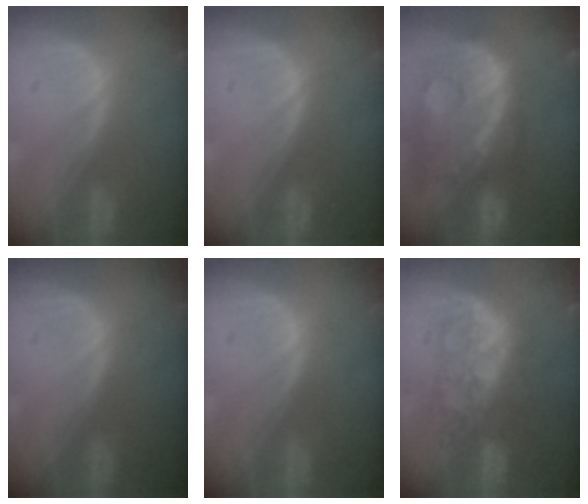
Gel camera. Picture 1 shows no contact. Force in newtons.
{"total": 0.0}
{"total": 13.6, "press": 11.1, "slide": 8.0}
{"total": 0.0}
{"total": 0.0}
{"total": 7.9, "press": 7.7, "slide": 2.0}